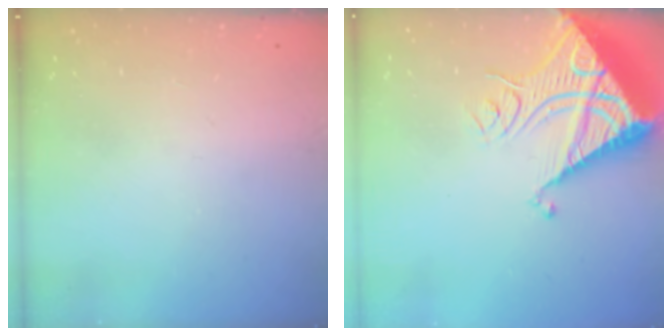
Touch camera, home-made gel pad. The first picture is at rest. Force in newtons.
{"total": 13.7, "press": 13.7, "slide": 1.3}